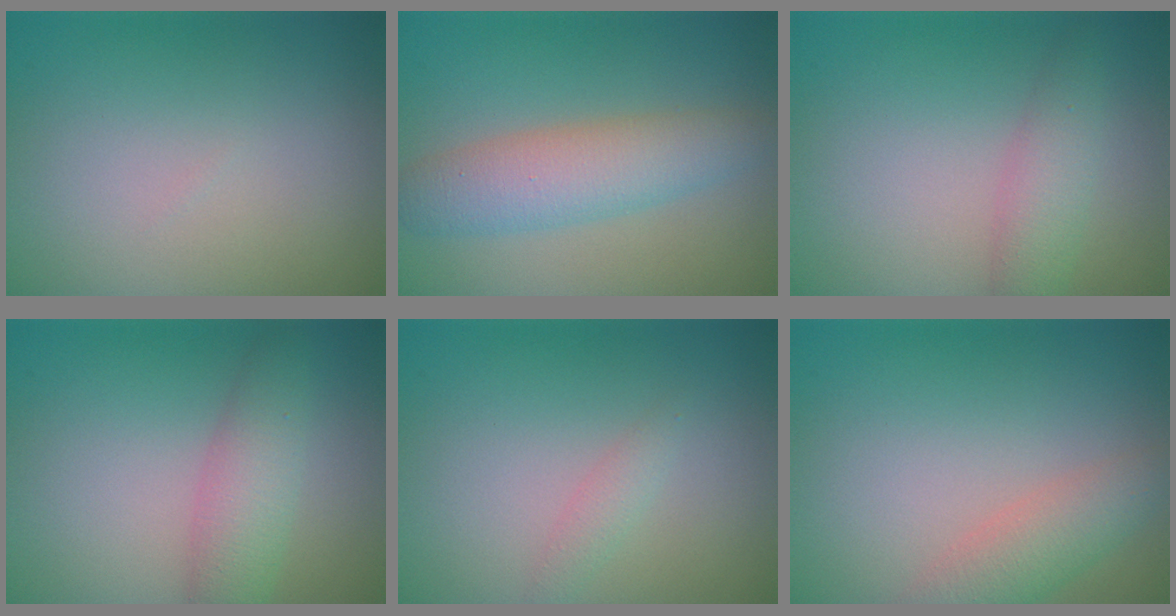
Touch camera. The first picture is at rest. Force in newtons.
{"total": 4.6, "press": 4.6, "slide": 0.1}
{"total": 2.7, "press": 2.7, "slide": 0.0}
{"total": 3.5, "press": 3.5, "slide": 0.1}
{"total": 1.2, "press": 1.2, "slide": 0.0}
{"total": 3.3, "press": 3.3, "slide": 0.1}